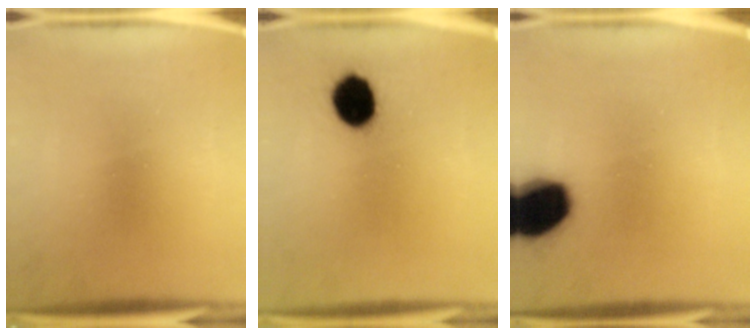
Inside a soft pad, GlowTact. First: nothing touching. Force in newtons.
{"total": 9.6}
{"total": 16.5}